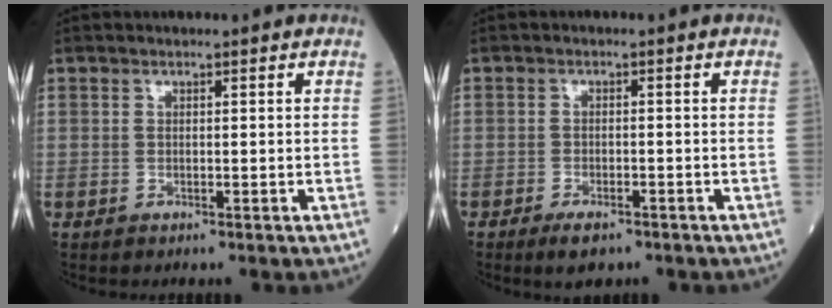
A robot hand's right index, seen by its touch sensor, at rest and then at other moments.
{"total": 3.4, "force": [-2.4, 1.2, 2.1], "torque": [-0.040, -0.003, -0.035]}